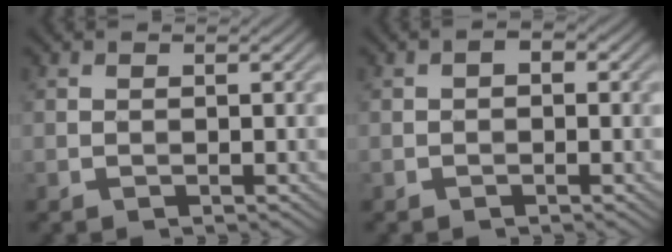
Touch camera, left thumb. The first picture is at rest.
{"total": 1.6, "force": [-0.1, 1.0, 1.2], "torque": [-0.017, 0.003, -0.005]}